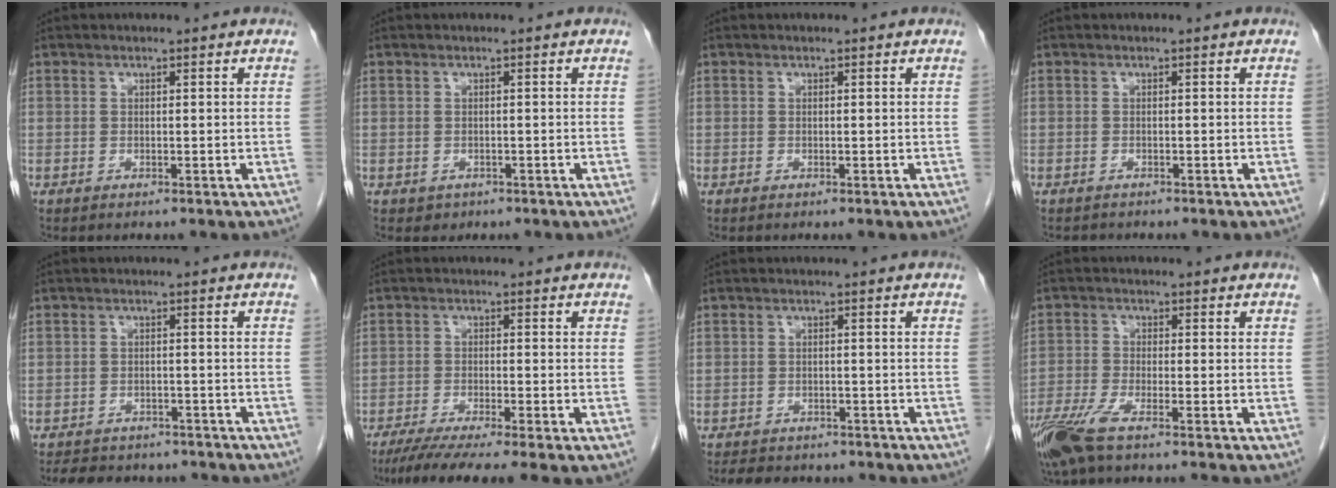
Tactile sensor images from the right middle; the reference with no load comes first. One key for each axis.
{"total": 1.1, "fx": -0.5, "fy": 0.9, "fz": 0.1, "tx": -0.007, "ty": 0.003, "tz": 0.000}
{"total": 0.0}
{"total": 1.1, "fx": -1.0, "fy": 0.2, "fz": 0.0, "tx": -0.005, "ty": -0.004, "tz": -0.016}
{"total": 9.9, "fx": -8.6, "fy": 4.0, "fz": 2.7, "tx": -0.046, "ty": 0.004, "tz": -0.106}
{"total": 8.5, "fx": -6.5, "fy": -0.3, "fz": 5.5, "tx": -0.085, "ty": -0.021, "tz": -0.103}
{"total": 7.2, "fx": -6.2, "fy": 3.0, "fz": 2.3, "tx": -0.038, "ty": 0.002, "tz": -0.078}
{"total": 7.5, "fx": -5.7, "fy": 0.6, "fz": 4.9, "tx": -0.097, "ty": -0.019, "tz": -0.109}